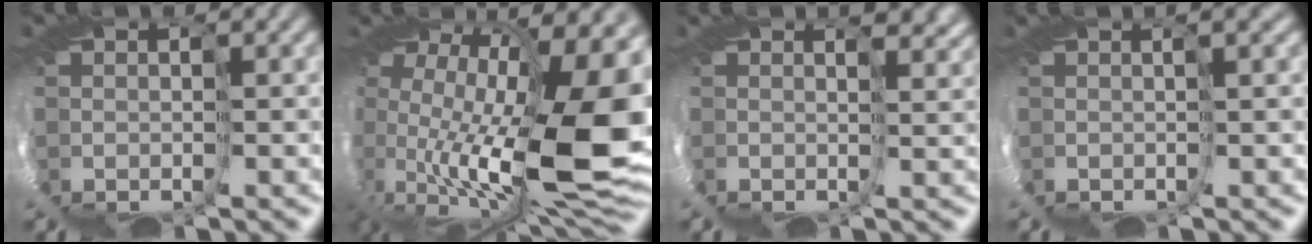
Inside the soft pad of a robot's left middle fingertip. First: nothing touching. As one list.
[{"total": 11.5, "force": [2.2, 3.1, 10.9], "torque": [-0.207, -0.030, 0.061]}, {"total": 2.0, "force": [1.8, -0.1, 0.9], "torque": [-0.017, 0.000, 0.035]}, {"total": 3.2, "force": [-0.4, -2.7, -1.6], "torque": [0.023, -0.007, 0.006]}]